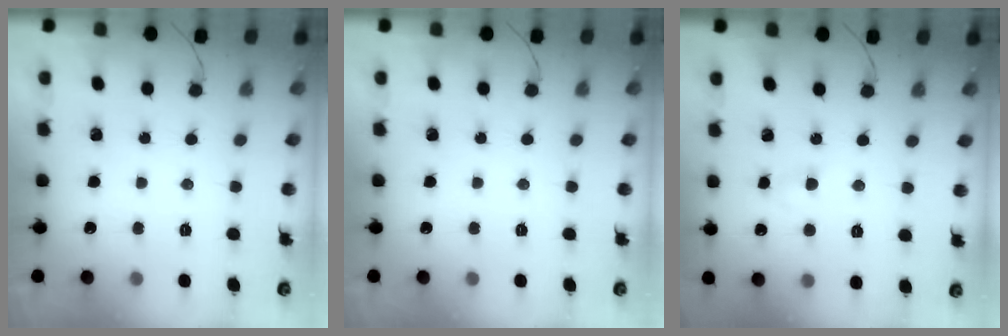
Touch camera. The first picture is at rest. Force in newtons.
{"total": 0.0}
{"total": 2.1, "press": 1.9, "slide": 0.9}